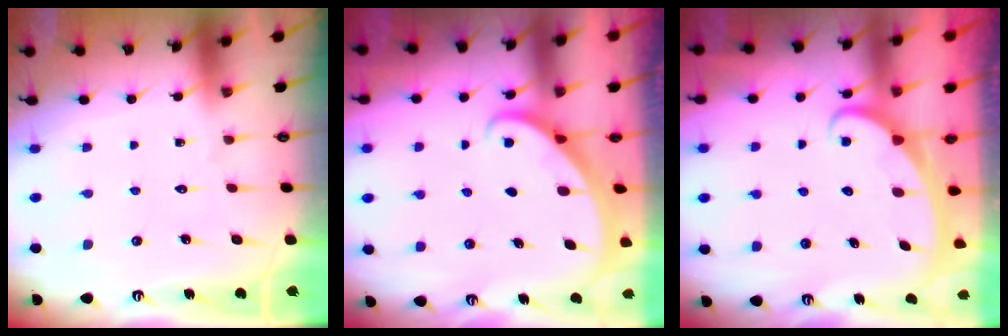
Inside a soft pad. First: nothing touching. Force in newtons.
{"total": 1.9, "press": 1.9, "slide": 0.1}
{"total": 2.5, "press": 2.5, "slide": 0.4}